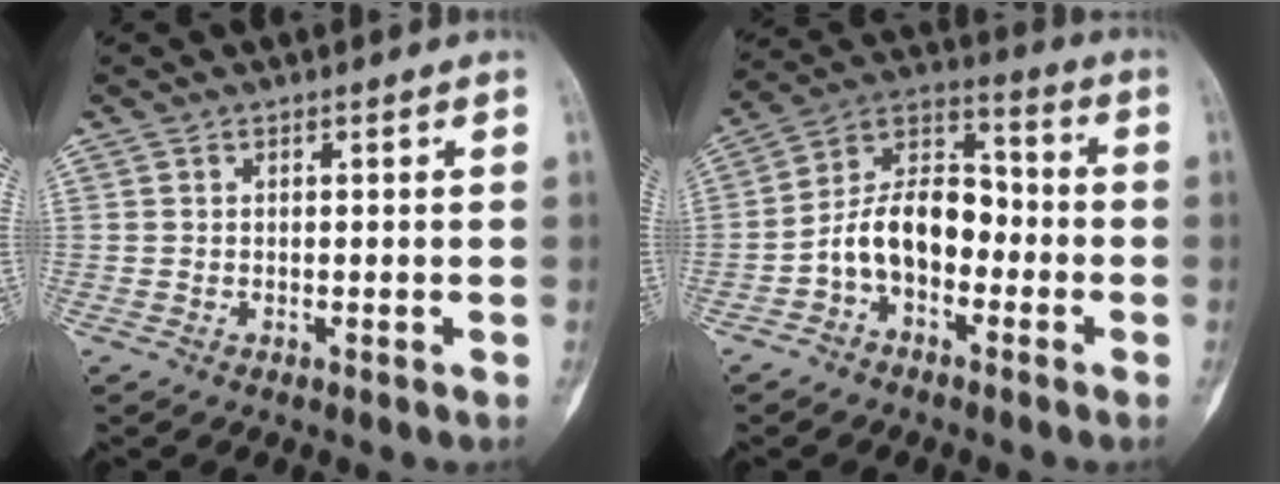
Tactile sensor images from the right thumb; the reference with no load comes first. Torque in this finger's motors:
{"motor_torque": [-0.17, 0.84, 0.81, -0.87, 0.08]}